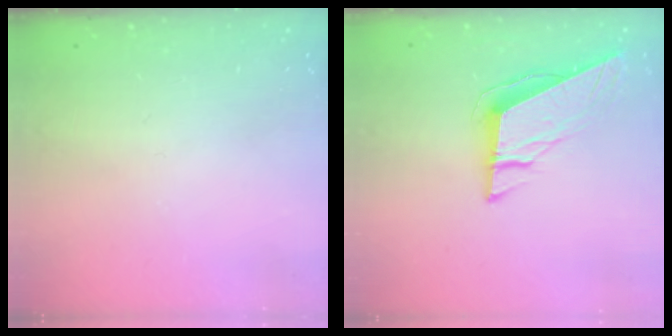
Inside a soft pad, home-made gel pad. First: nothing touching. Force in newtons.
{"total": 9.1, "press": 9.1, "slide": 0.3}